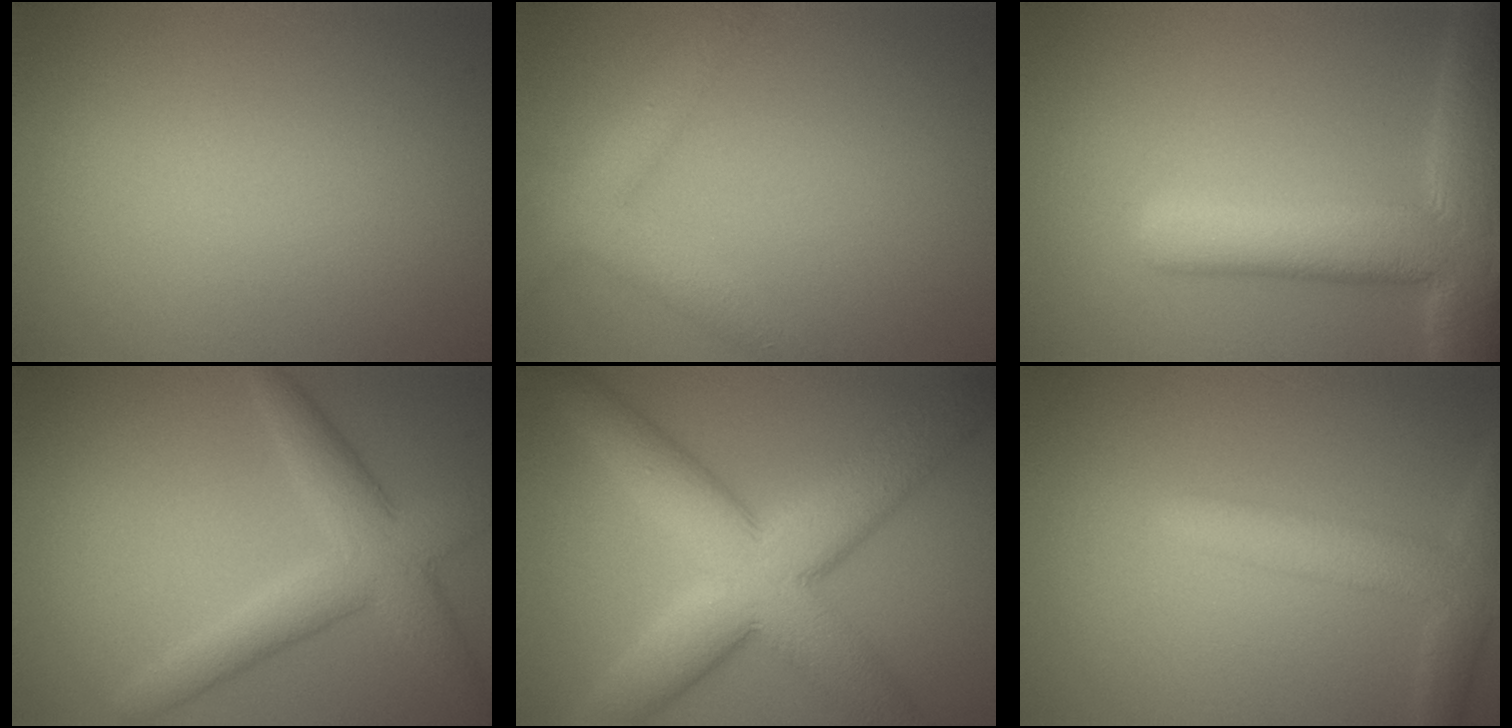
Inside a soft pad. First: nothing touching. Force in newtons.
{"total": 4.1, "press": 4.1, "slide": 0.3}
{"total": 9.7, "press": 9.6, "slide": 0.7}
{"total": 5.1, "press": 5.1, "slide": 0.3}
{"total": 10.5, "press": 10.5, "slide": 0.4}
{"total": 4.0, "press": 3.9, "slide": 0.3}